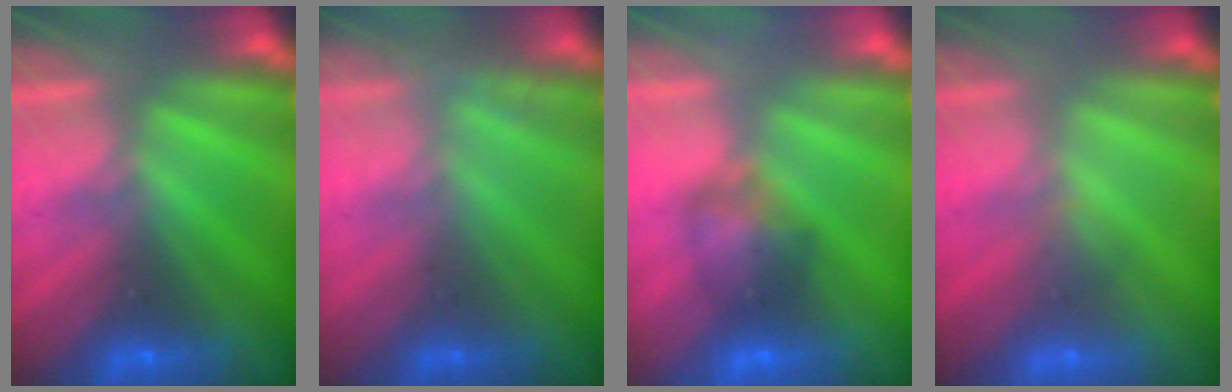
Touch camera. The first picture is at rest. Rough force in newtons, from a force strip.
{"total": 2.7}
{"total": 2.9}
{"total": 2.8}